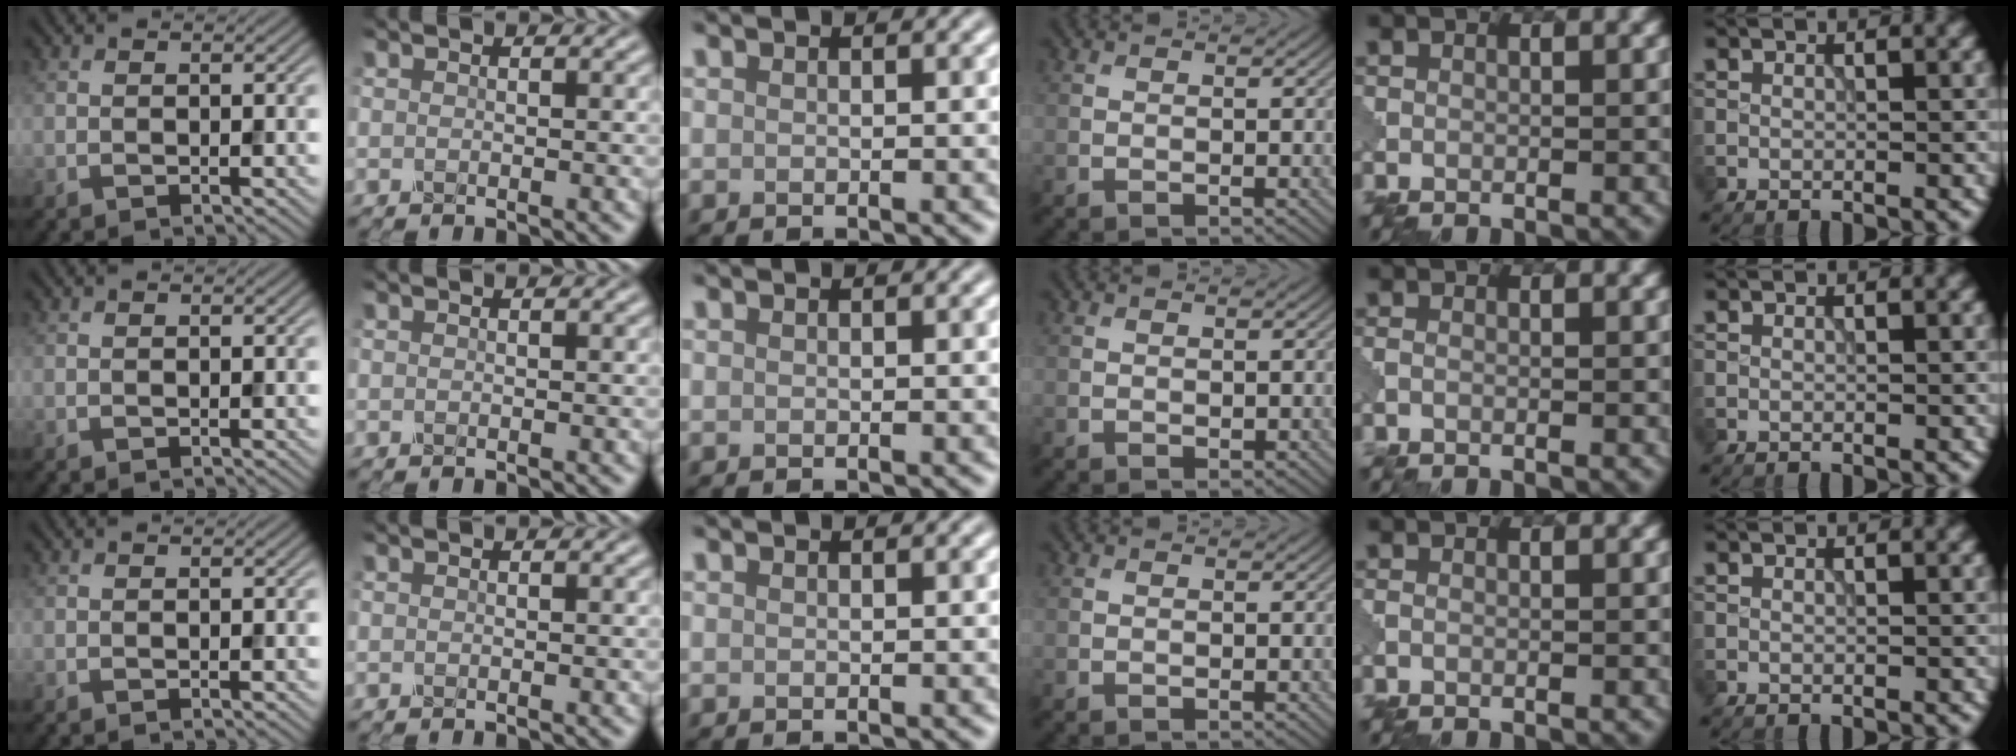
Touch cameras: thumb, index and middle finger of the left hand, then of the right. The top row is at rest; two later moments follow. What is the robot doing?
{"motion": "wrap", "object": "tissue paper"}